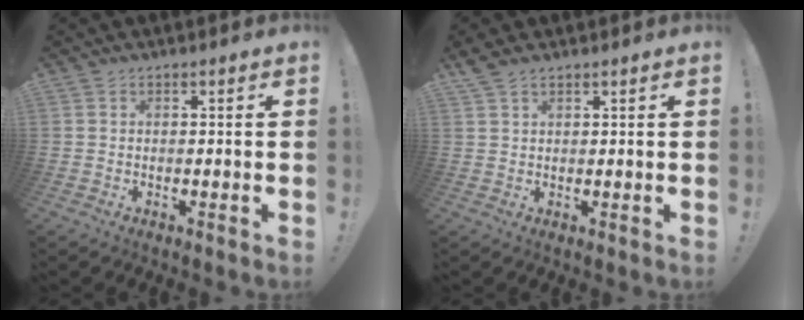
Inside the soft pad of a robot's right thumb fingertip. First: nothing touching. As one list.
[{"total": 2.6, "force": [2.1, 1.0, 1.3], "torque": [-0.028, -0.008, 0.039]}]